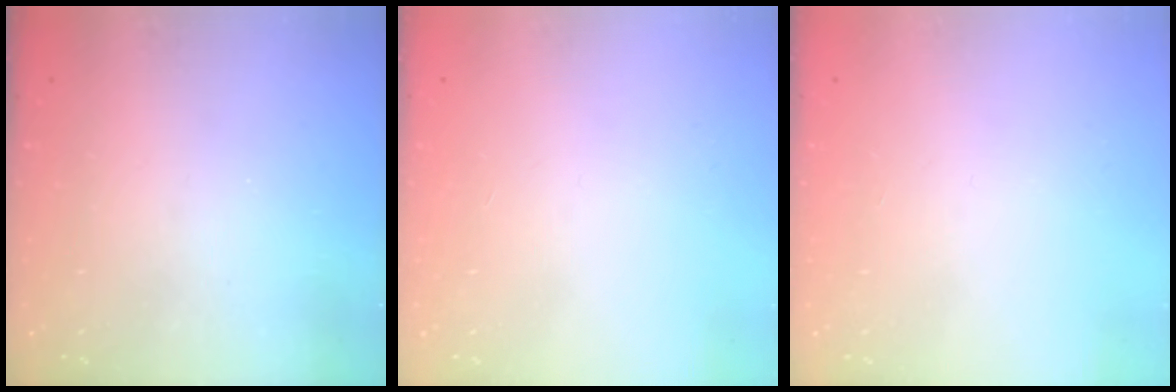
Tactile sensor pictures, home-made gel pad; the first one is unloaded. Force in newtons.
{"total": 0.0}
{"total": 0.0}